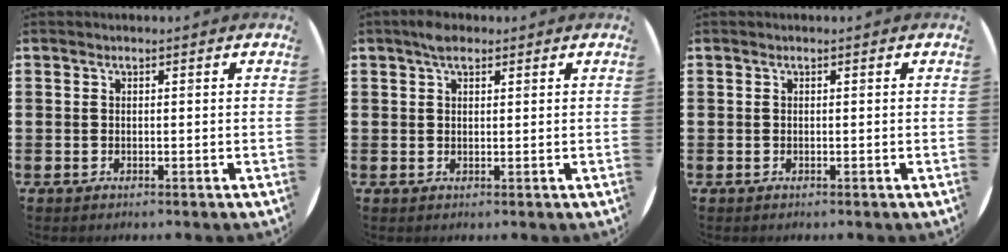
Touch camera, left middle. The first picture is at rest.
{"total": 2.5, "force": [1.8, 1.0, 1.3], "torque": [-0.020, 0.003, 0.031]}
{"total": 0.0}